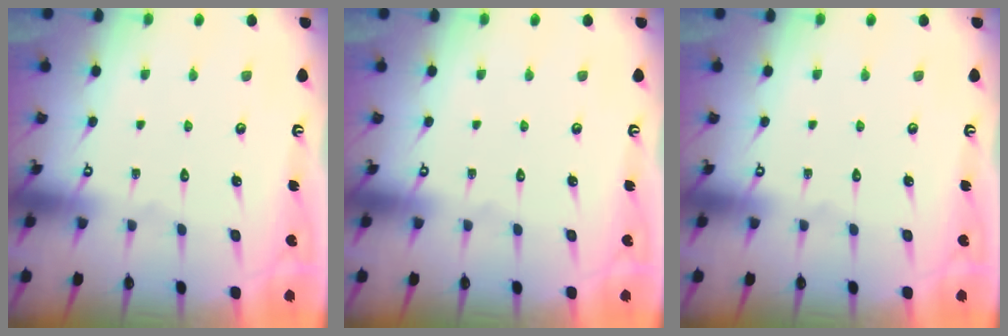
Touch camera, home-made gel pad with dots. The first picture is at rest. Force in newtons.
{"total": 0.0}
{"total": 0.0}